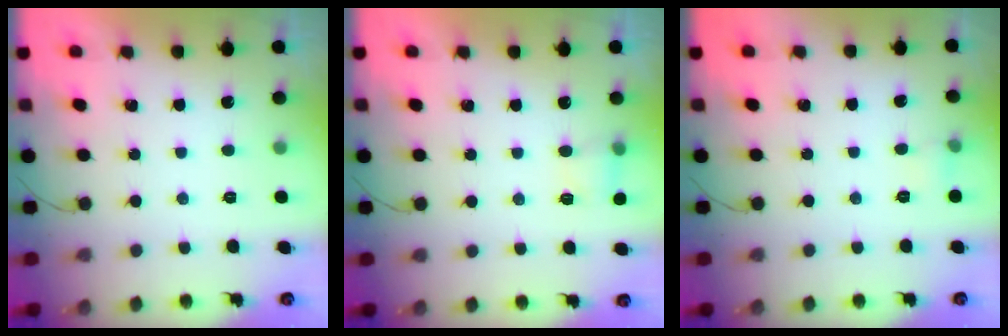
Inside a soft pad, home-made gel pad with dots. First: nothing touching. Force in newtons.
{"total": 4.7, "press": 4.4, "slide": 1.6}
{"total": 4.9, "press": 3.3, "slide": 3.6}